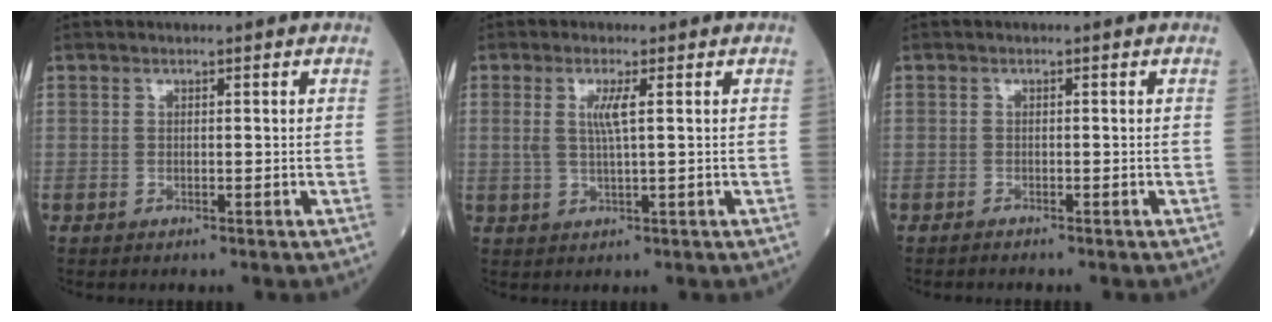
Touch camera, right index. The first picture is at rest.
{"total": 3.4, "force": [0.8, 0.0, 3.3], "torque": [-0.071, -0.001, 0.016]}
{"total": 0.7, "force": [-0.6, 0.0, 0.1], "torque": [-0.006, -0.002, -0.013]}